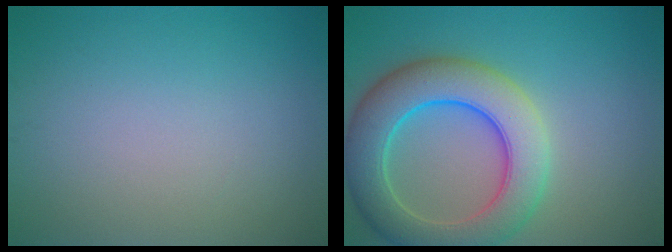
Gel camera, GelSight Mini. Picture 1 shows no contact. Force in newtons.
{"total": 8.7, "press": 8.7, "slide": 0.5}